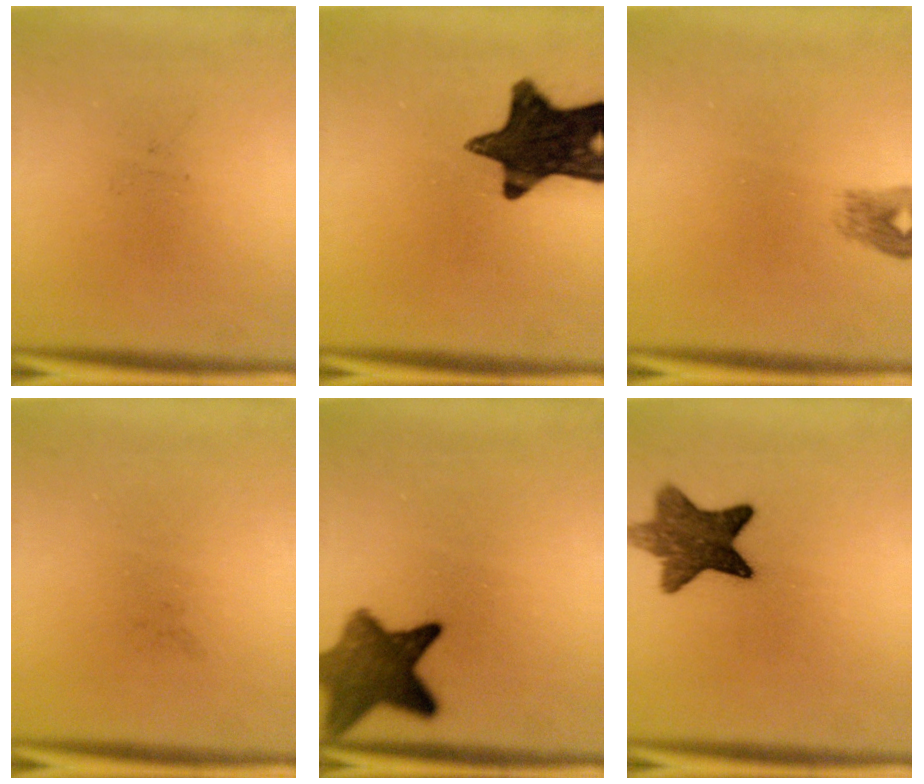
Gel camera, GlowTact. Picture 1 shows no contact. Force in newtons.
{"total": 15.3}
{"total": 1.8}
{"total": 0.0}
{"total": 9.6}
{"total": 9.5}